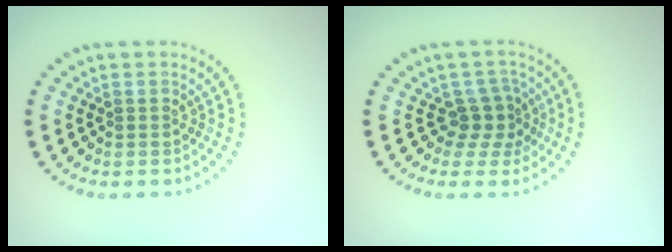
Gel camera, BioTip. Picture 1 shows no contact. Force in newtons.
{"total": 2.6, "press": 1.9, "slide": 1.7}